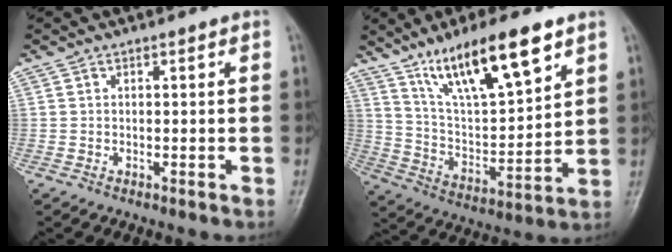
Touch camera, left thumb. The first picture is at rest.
{"total": 17.6, "force": [11.0, 4.8, 12.9], "torque": [-0.201, -0.044, 0.209]}